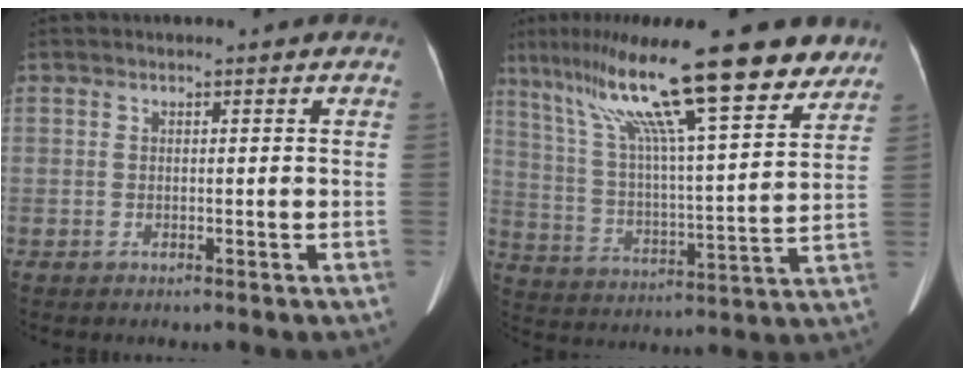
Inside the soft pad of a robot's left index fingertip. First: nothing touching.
{"total": 24.2, "force": [17.1, 2.9, 16.9], "torque": [-0.297, 0.033, 0.274]}